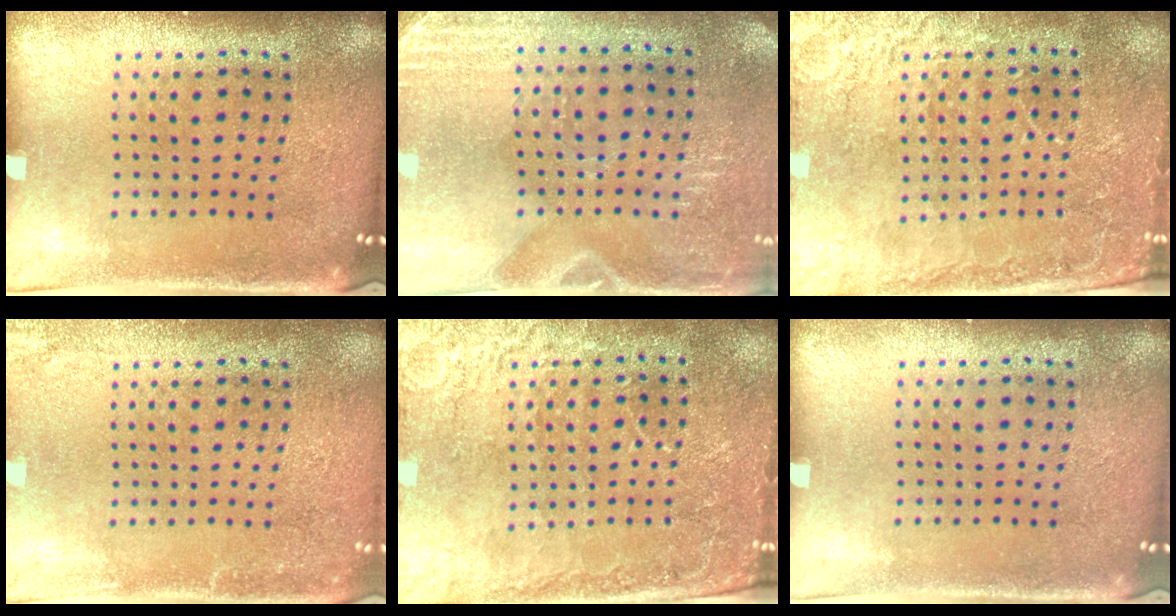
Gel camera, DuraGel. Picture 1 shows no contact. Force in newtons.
{"total": 2.8, "press": 2.5, "slide": 1.3}
{"total": 2.7, "press": 2.6, "slide": 0.3}
{"total": 2.0, "press": 1.9, "slide": 0.1}
{"total": 2.7, "press": 2.6, "slide": 0.3}
{"total": 0.0}